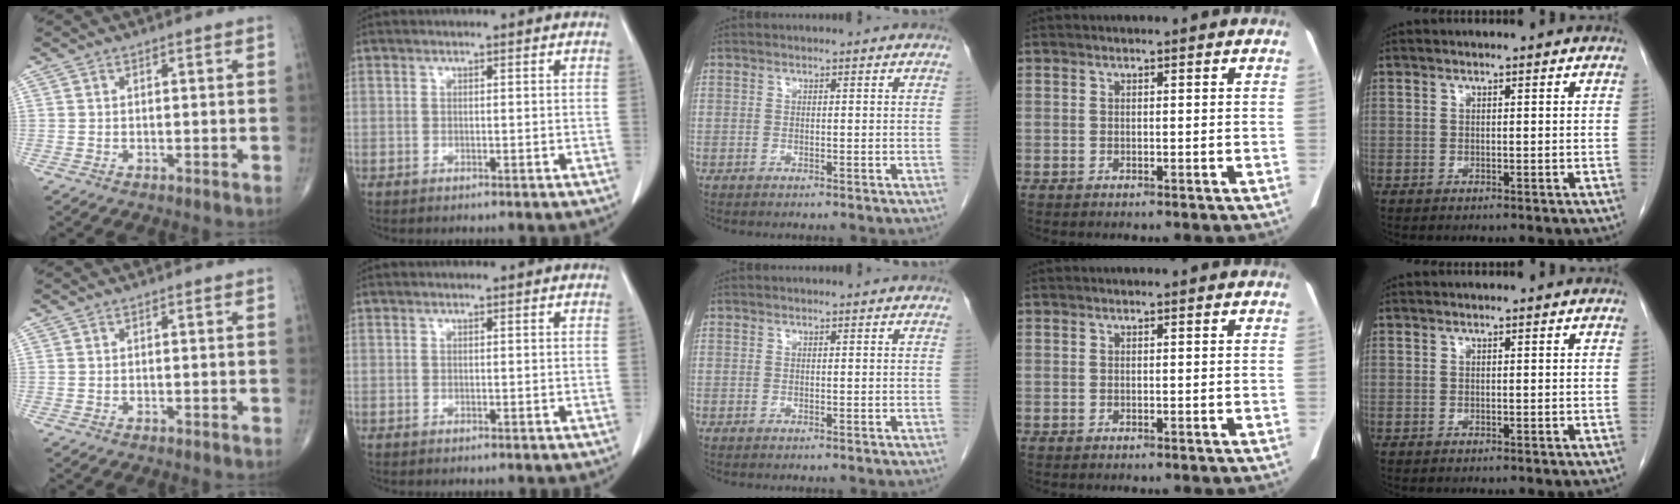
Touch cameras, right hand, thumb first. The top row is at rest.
{}